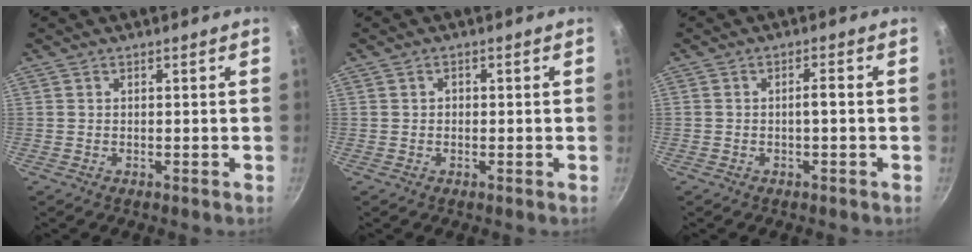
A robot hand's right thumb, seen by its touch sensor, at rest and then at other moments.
{"total": 0.8, "force": [0.0, 0.7, 0.4], "torque": [-0.005, 0.004, -0.001]}
{"total": 2.0, "force": [-0.5, 0.5, 1.9], "torque": [-0.039, 0.014, -0.008]}